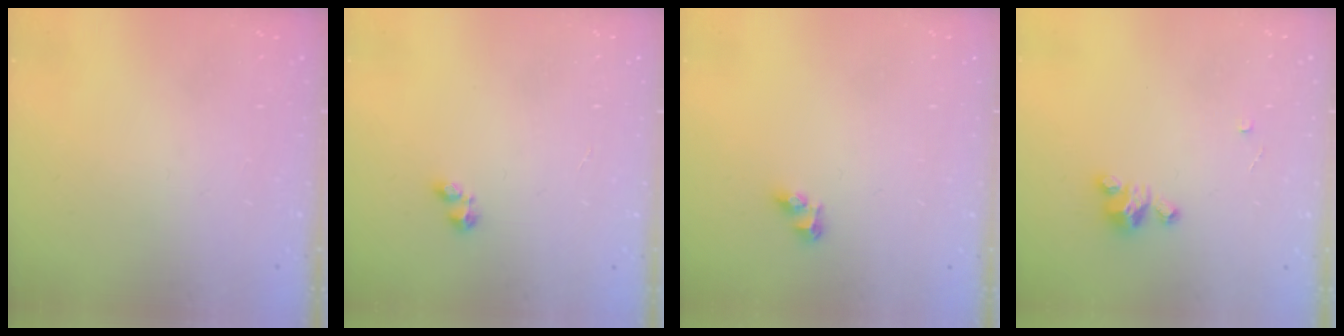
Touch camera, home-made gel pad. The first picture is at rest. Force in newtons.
{"total": 2.0, "press": 2.0, "slide": 0.2}
{"total": 5.3, "press": 5.3, "slide": 0.7}
{"total": 3.2, "press": 3.2, "slide": 0.1}